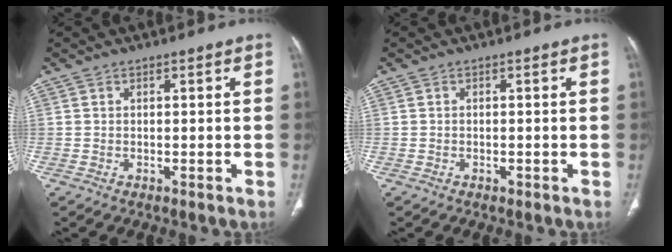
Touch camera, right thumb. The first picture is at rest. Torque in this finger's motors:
{"motor_torque": [0.02, 0.13, -0.24, 0.11, -0.02]}